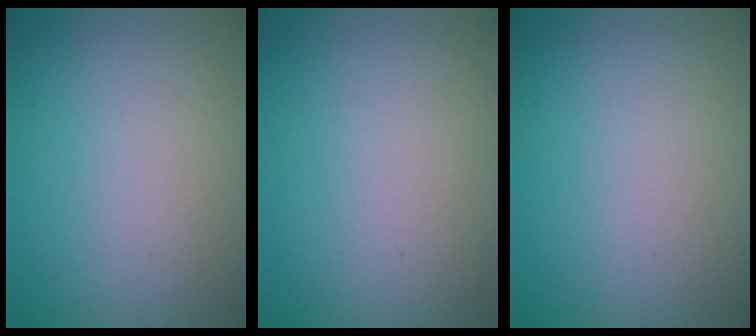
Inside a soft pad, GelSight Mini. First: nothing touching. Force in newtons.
{"total": 0.0}
{"total": 0.0}